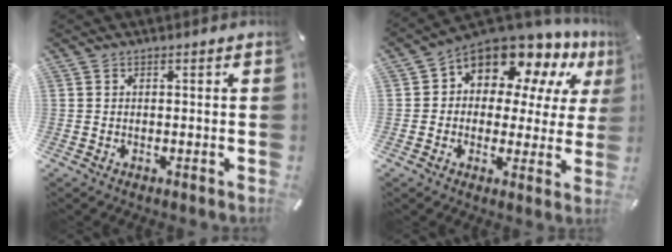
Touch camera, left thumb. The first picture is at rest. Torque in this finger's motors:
{"motor_torque": [0.47, 1.30, 1.94, -0.84, 0.23]}